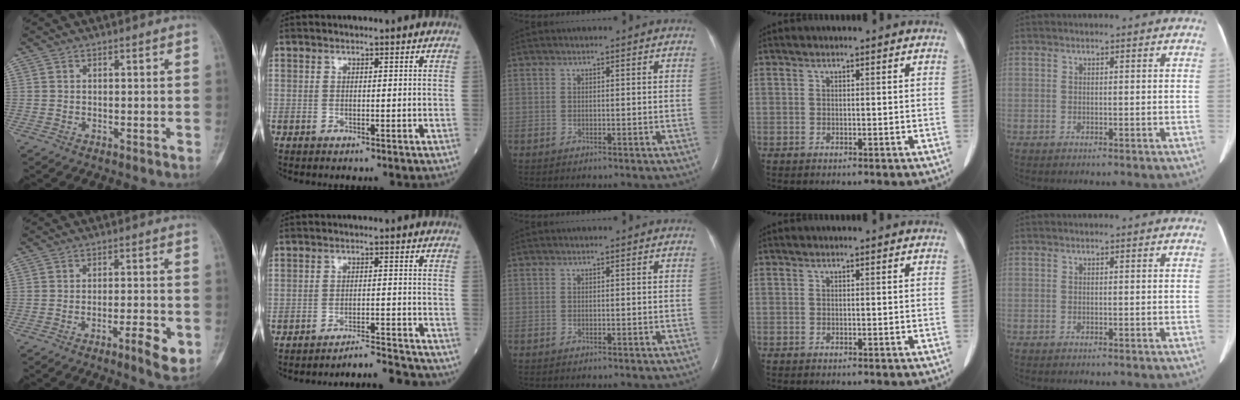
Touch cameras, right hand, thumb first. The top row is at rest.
{"thumb": {"total": 6.3, "force": [-2.6, 1.3, 5.5], "torque": [-0.082, 0.010, -0.036]}, "index": {"total": 5.6, "force": [-5.5, -0.7, -0.5], "torque": [0.014, 0.008, -0.088]}}